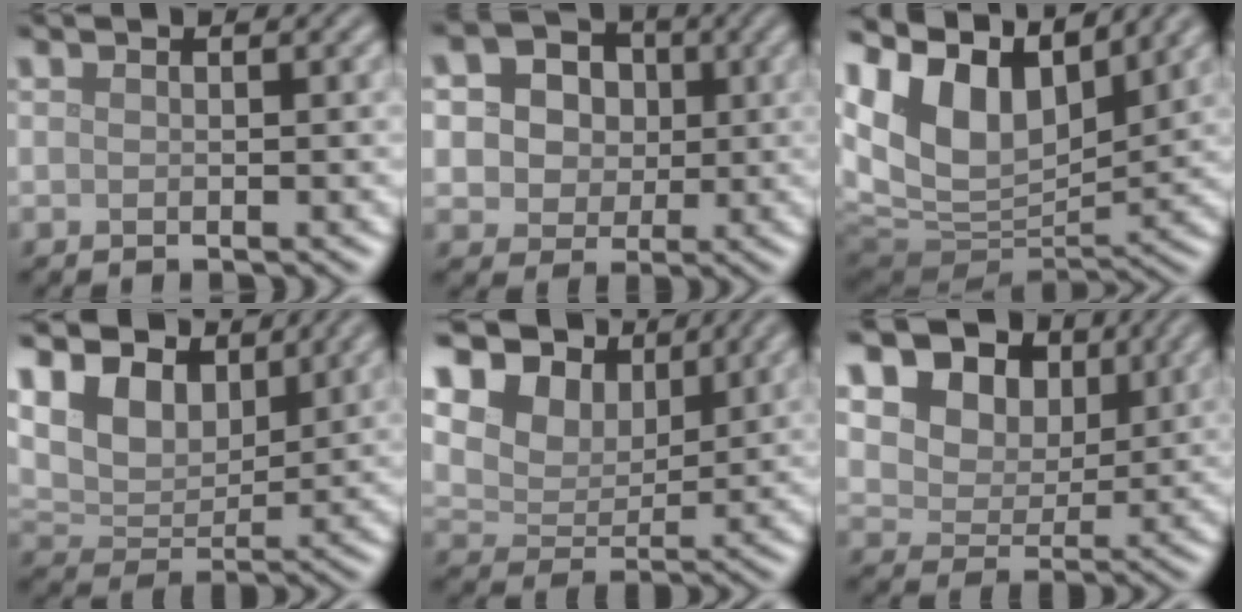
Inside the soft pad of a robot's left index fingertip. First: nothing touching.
{"total": 7.6, "force": [2.3, 6.3, 3.6], "torque": [-0.065, 0.032, 0.024]}
{"total": 13.6, "force": [6.9, 7.5, 9.0], "torque": [-0.192, 0.033, 0.124]}
{"total": 8.3, "force": [5.5, 4.6, 4.2], "torque": [-0.105, 0.013, 0.081]}
{"total": 10.6, "force": [6.7, 6.4, 5.1], "torque": [-0.120, 0.011, 0.108]}
{"total": 14.3, "force": [7.3, 10.1, 7.0], "torque": [-0.137, 0.029, 0.131]}